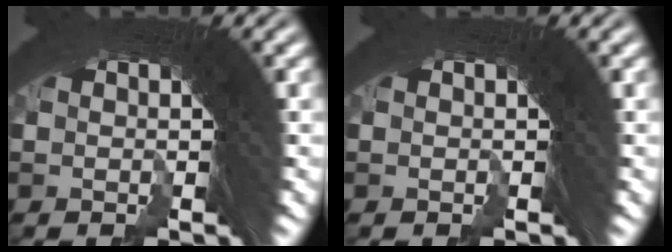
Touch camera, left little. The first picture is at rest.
{"total": 0.0}